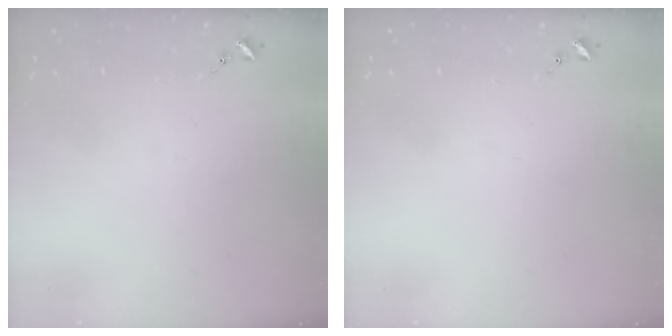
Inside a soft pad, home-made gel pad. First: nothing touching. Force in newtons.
{"total": 0.0}